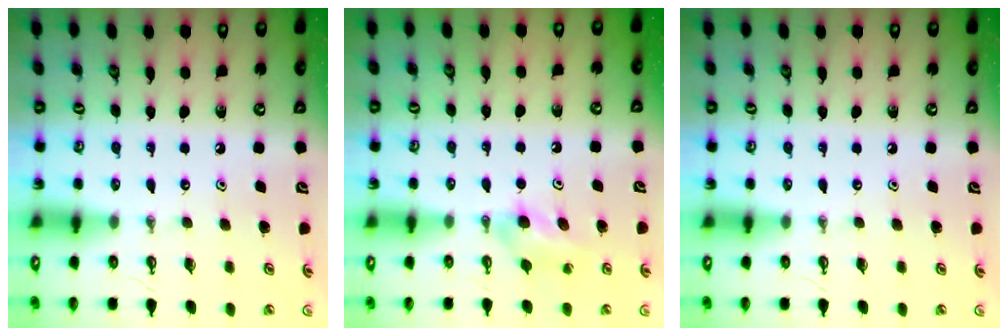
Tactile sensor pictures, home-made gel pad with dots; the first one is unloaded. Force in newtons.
{"total": 4.7, "press": 4.7, "slide": 0.3}
{"total": 0.0}